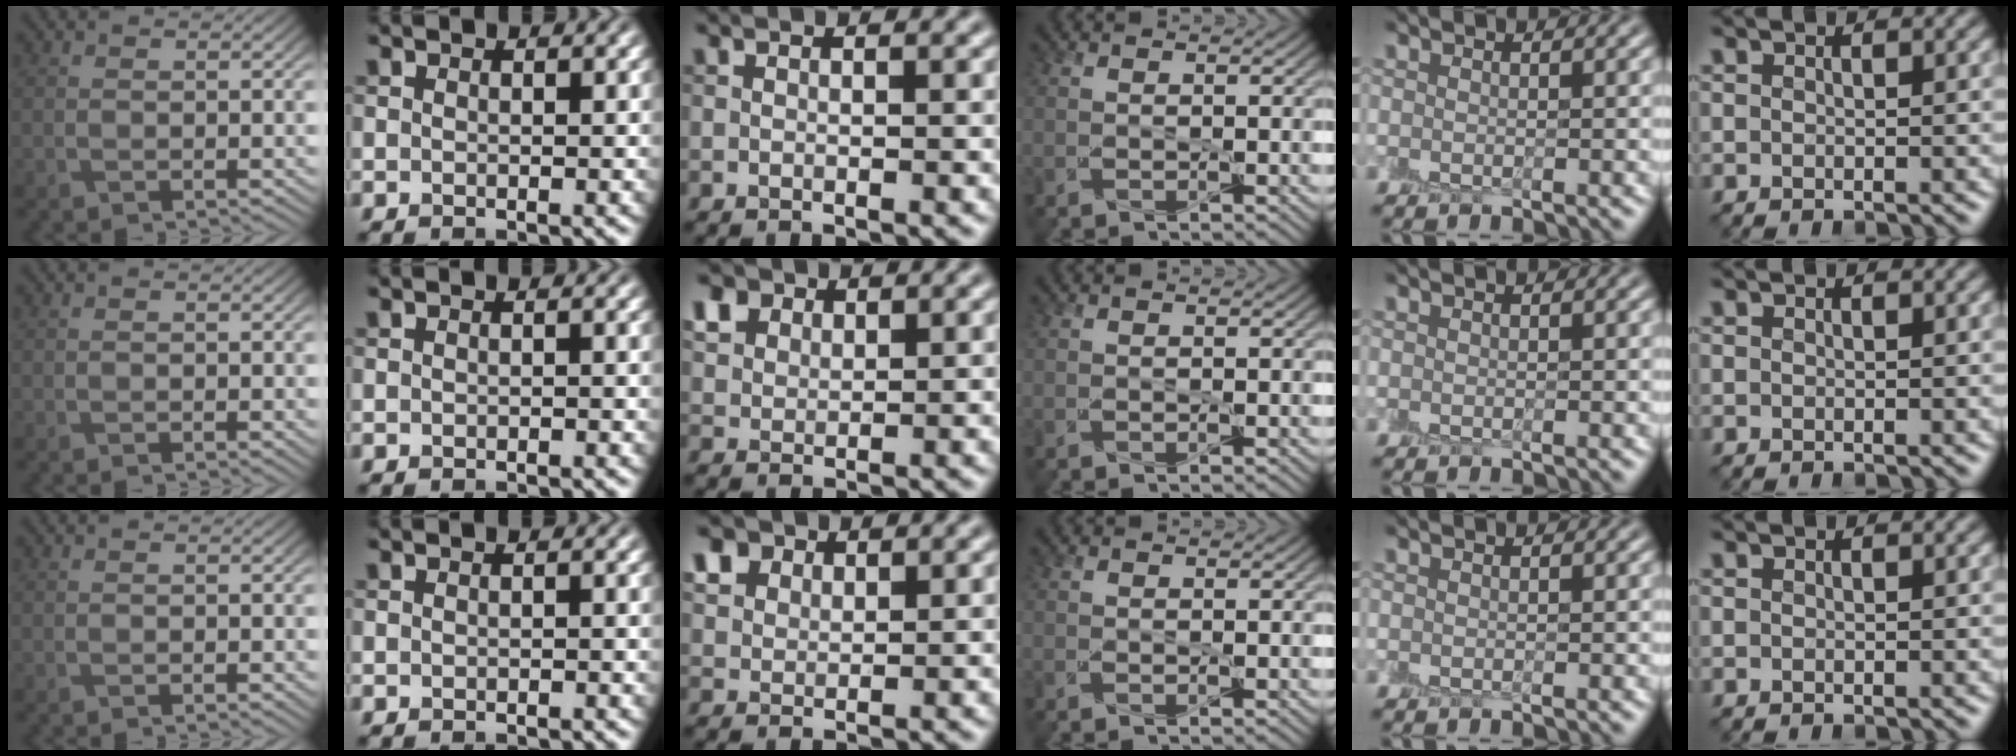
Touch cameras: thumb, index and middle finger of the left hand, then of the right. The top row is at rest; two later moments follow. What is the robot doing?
{"motion": "peel", "object": "lint roller sheet"}